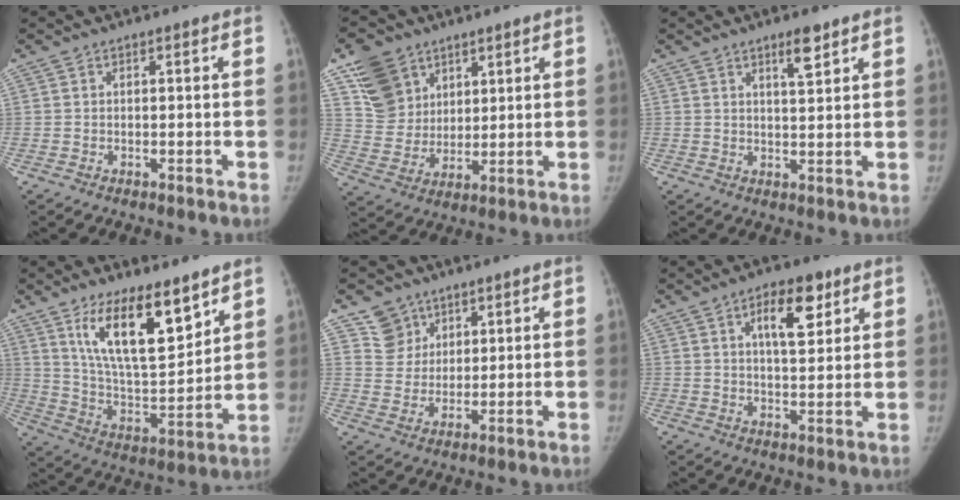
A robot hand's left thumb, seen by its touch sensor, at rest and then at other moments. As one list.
[{"total": 11.3, "force": [6.6, 8.5, 3.4], "torque": [-0.036, -0.033, 0.137]}, {"total": 4.3, "force": [2.9, 1.0, 3.0], "torque": [-0.042, -0.021, 0.048]}, {"total": 17.2, "force": [10.6, 5.9, 12.1], "torque": [-0.173, -0.068, 0.202]}, {"total": 6.1, "force": [3.8, 4.7, -0.1], "torque": [0.035, -0.035, 0.077]}, {"total": 9.2, "force": [4.4, 4.0, 6.9], "torque": [-0.083, -0.021, 0.067]}]